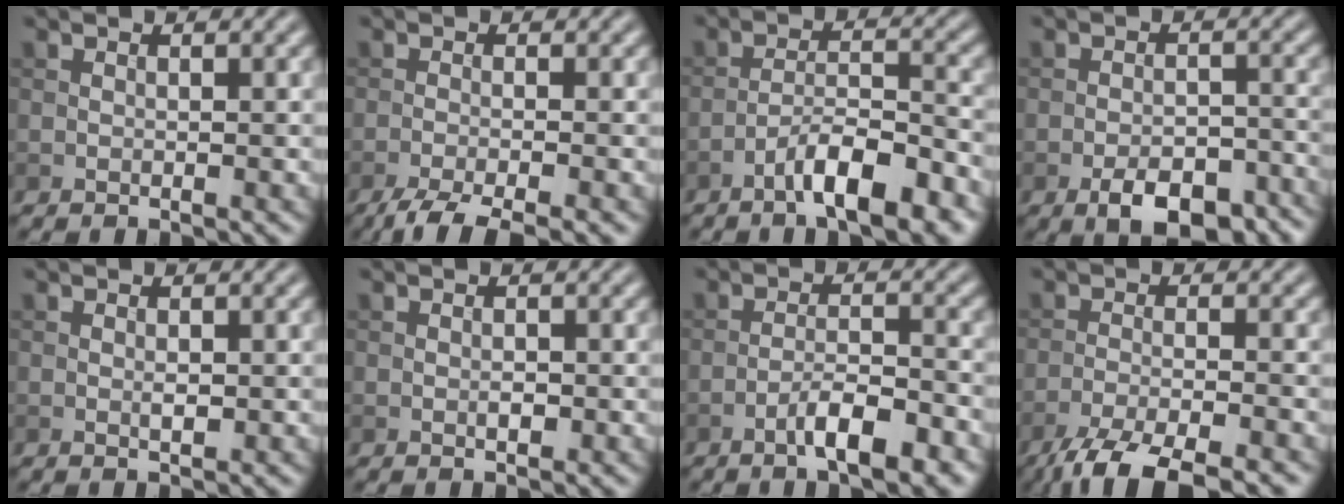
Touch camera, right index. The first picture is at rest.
{"total": 4.5, "force": [-3.2, 0.8, 3.0], "torque": [-0.047, -0.003, -0.065]}
{"total": 6.3, "force": [-4.0, 1.4, 4.6], "torque": [-0.074, 0.010, -0.067]}
{"total": 6.6, "force": [-4.2, 2.9, 4.2], "torque": [-0.059, -0.003, -0.061]}
{"total": 0.7, "force": [0.0, 0.3, 0.7], "torque": [-0.013, -0.003, 0.000]}
{"total": 0.8, "force": [-0.2, 0.4, 0.7], "torque": [-0.010, 0.001, -0.002]}
{"total": 4.6, "force": [-2.8, 1.0, 3.6], "torque": [-0.064, 0.008, -0.048]}
{"total": 7.0, "force": [-5.5, 1.4, 4.1], "torque": [-0.068, -0.010, -0.104]}